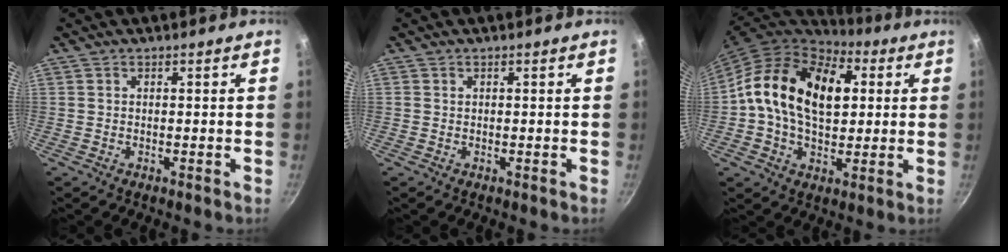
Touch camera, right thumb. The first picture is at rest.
{"total": 0.0}
{"total": 21.0, "force": [3.9, 13.7, 15.4], "torque": [-0.242, 0.015, 0.050]}